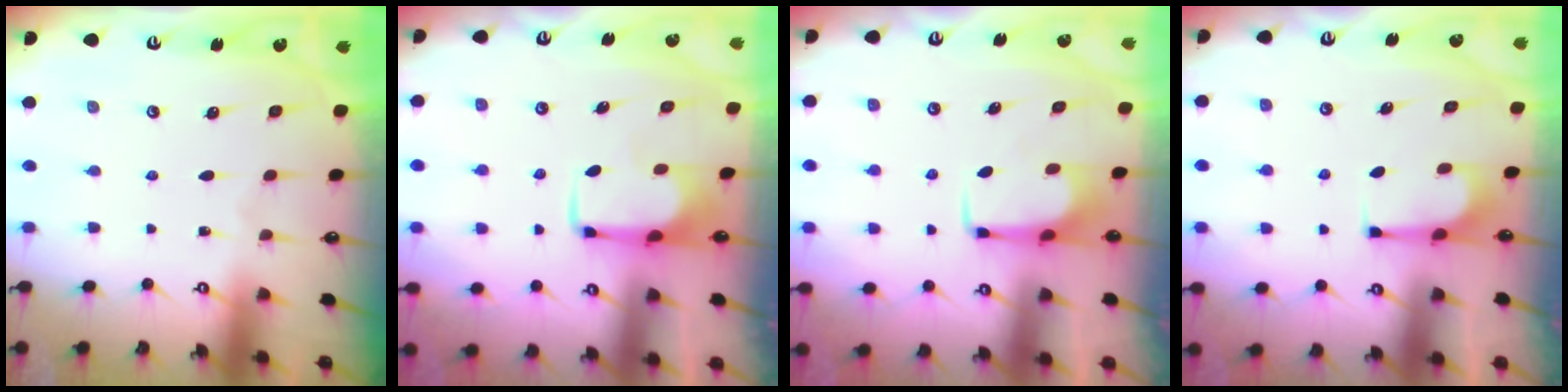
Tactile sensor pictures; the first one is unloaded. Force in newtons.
{"total": 2.0, "press": 2.0, "slide": 0.4}
{"total": 1.6, "press": 1.5, "slide": 0.4}
{"total": 2.1, "press": 1.9, "slide": 0.8}